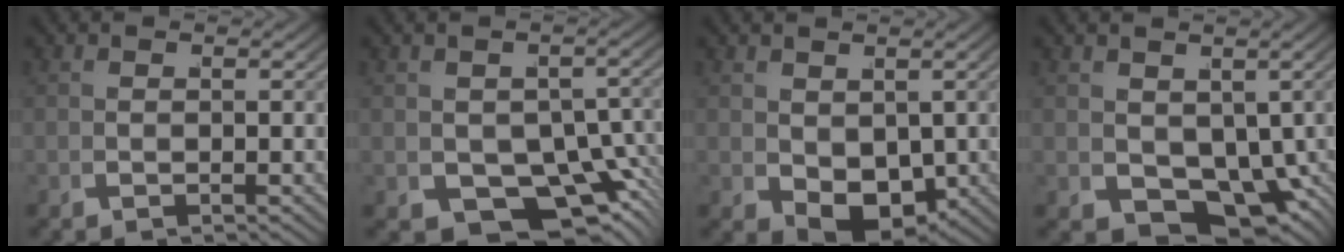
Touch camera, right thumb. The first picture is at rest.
{"total": 10.7, "force": [-5.2, 7.2, 5.9], "torque": [-0.125, -0.071, -0.045]}
{"total": 4.9, "force": [-0.2, 3.2, 3.7], "torque": [-0.069, -0.032, 0.021]}
{"total": 9.0, "force": [-2.5, 6.5, 5.6], "torque": [-0.105, -0.055, -0.010]}